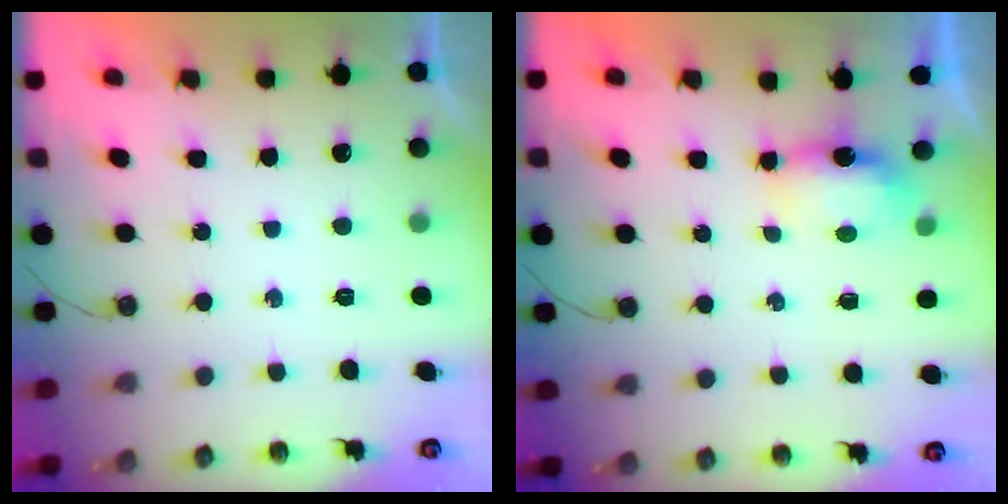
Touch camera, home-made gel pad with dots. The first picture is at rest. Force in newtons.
{"total": 5.4, "press": 5.2, "slide": 1.4}